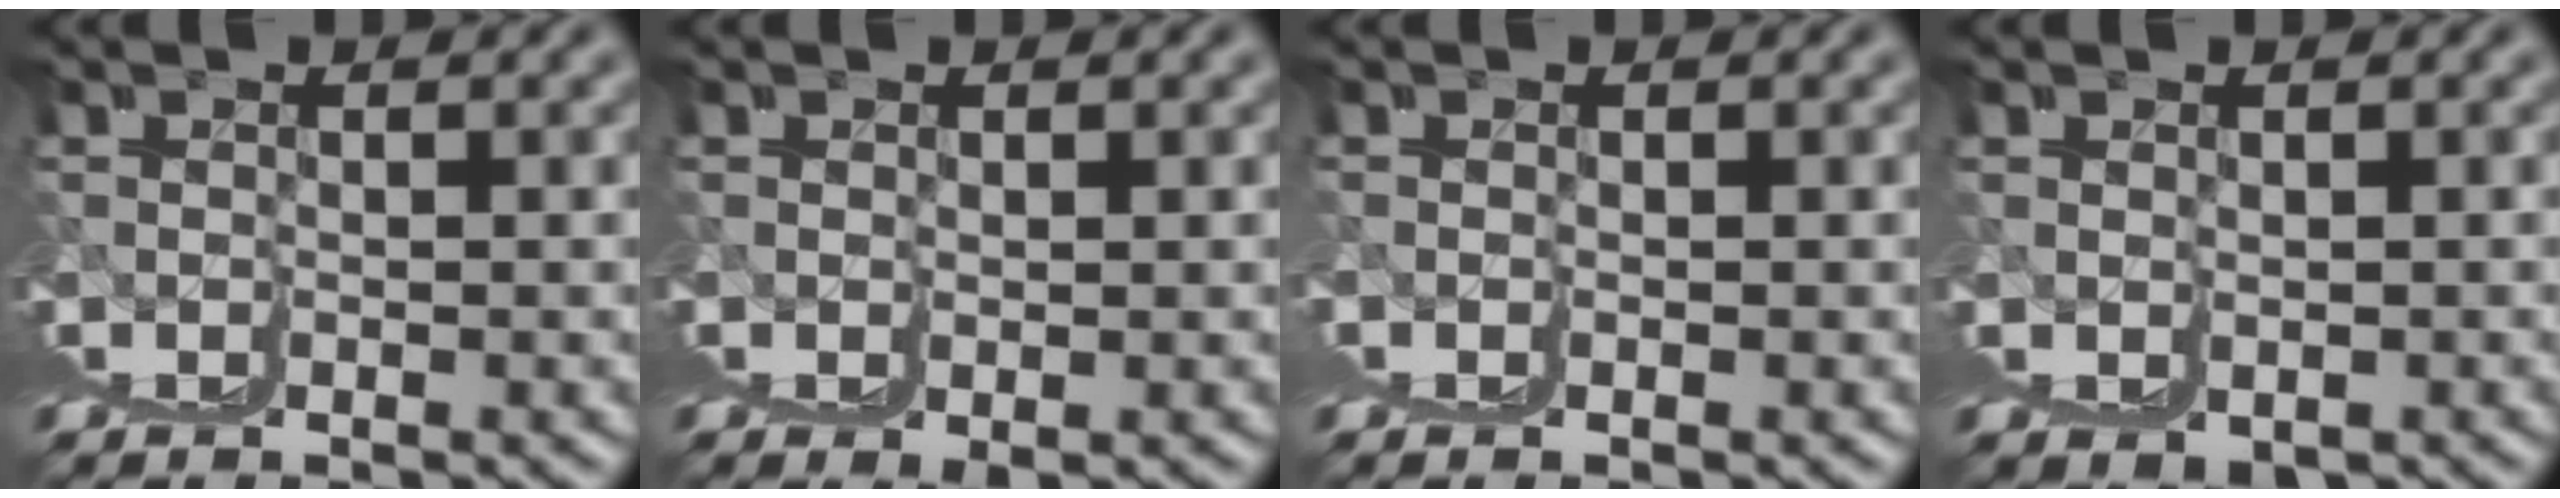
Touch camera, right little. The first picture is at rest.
{"total": 1.7, "force": [-0.1, 1.4, 1.0], "torque": [-0.023, -0.006, 0.001]}
{"total": 0.8, "force": [0.2, -0.5, -0.6], "torque": [0.012, 0.002, 0.003]}
{"total": 1.6, "force": [-0.7, 1.5, 0.2], "torque": [-0.004, -0.013, -0.007]}